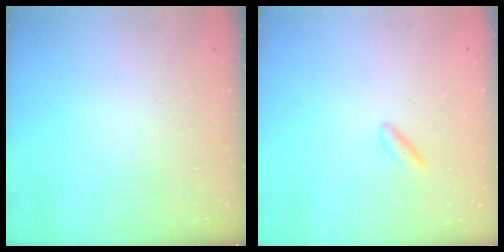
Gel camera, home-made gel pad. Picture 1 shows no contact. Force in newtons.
{"total": 2.5, "press": 2.2, "slide": 1.3}